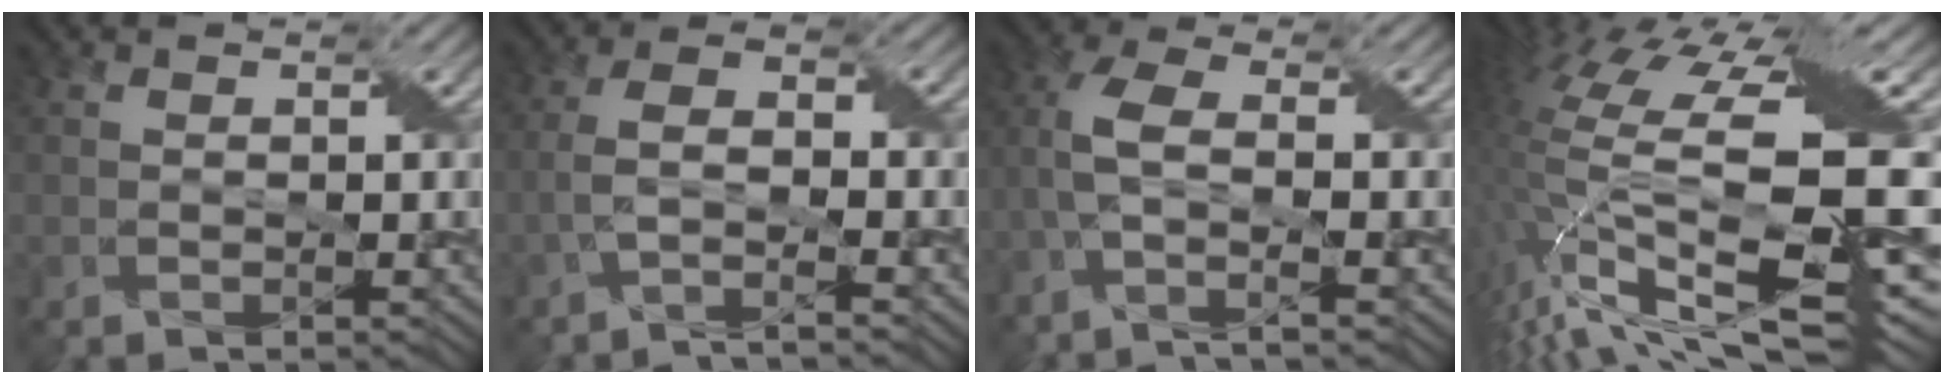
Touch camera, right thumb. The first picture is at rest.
{"total": 4.1, "force": [-2.0, 1.0, 3.4], "torque": [-0.071, 0.005, -0.047]}
{"total": 6.1, "force": [-1.9, 1.6, 5.6], "torque": [-0.122, 0.007, -0.049]}
{"total": 16.8, "force": [-0.6, 5.2, 15.9], "torque": [-0.340, -0.022, -0.003]}